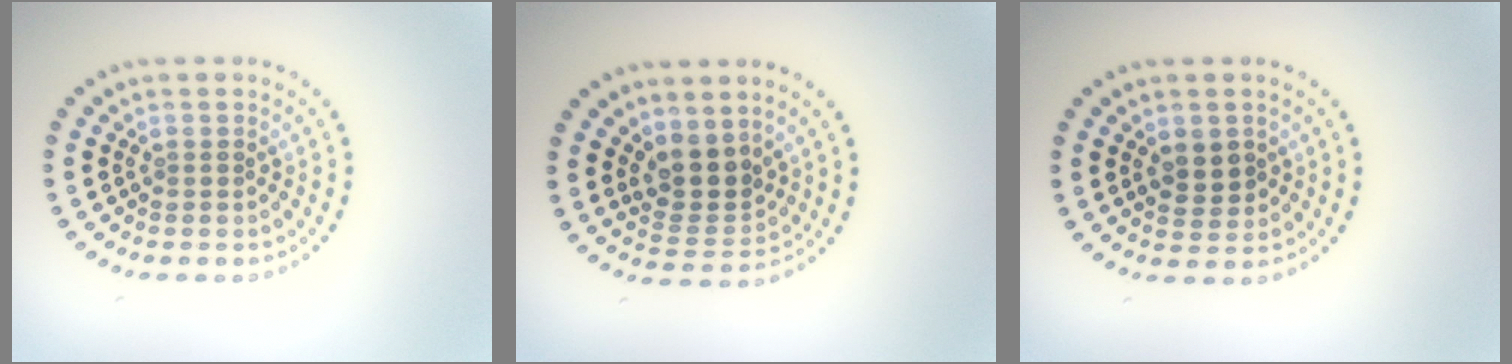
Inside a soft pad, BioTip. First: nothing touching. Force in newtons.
{"total": 3.4, "press": 2.8, "slide": 1.8}
{"total": 1.8, "press": 1.7, "slide": 0.5}